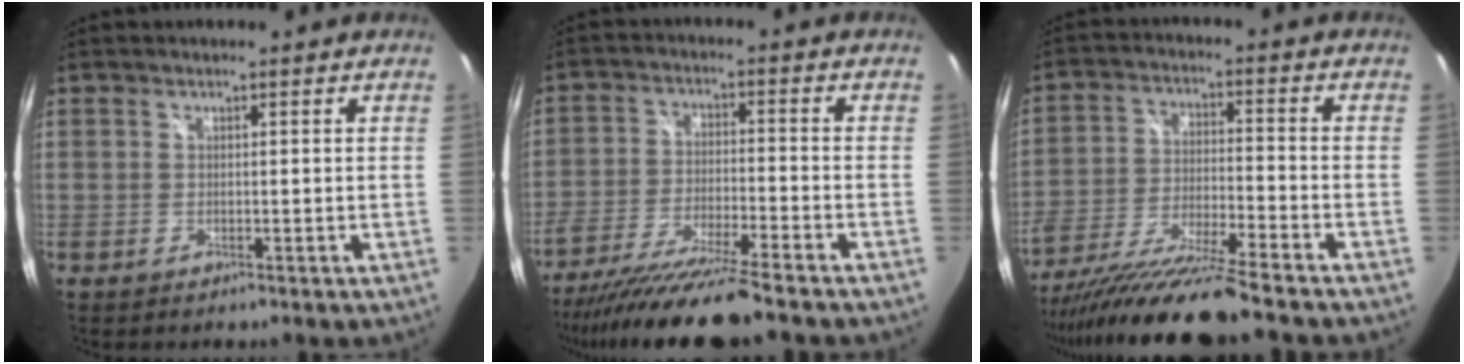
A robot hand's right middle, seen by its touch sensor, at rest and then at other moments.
{"total": 14.3, "force": [-12.4, -0.8, 7.0], "torque": [-0.150, -0.030, -0.218]}
{"total": 15.6, "force": [-13.4, -1.0, 8.0], "torque": [-0.163, -0.036, -0.243]}